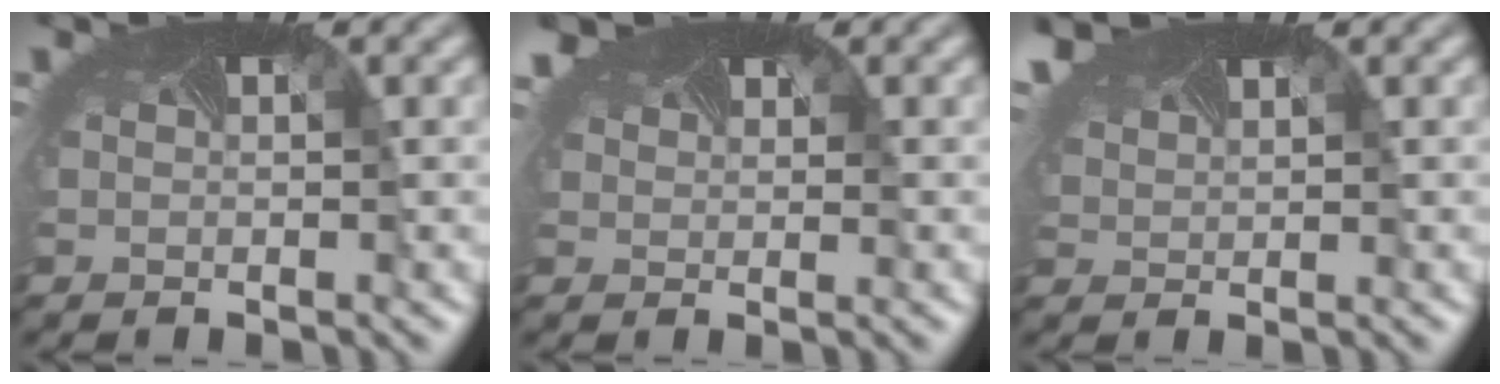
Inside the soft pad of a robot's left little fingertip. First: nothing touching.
{"total": 2.1, "force": [2.0, 0.5, -0.2], "torque": [-0.024, -0.006, 0.033]}
{"total": 3.4, "force": [2.6, 1.4, 1.8], "torque": [-0.066, 0.000, 0.054]}